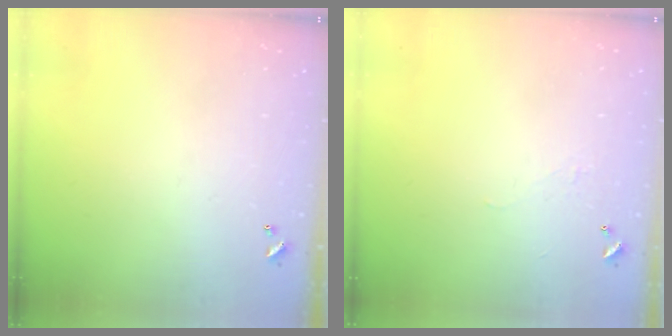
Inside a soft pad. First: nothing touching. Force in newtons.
{"total": 2.0, "press": 2.0, "slide": 0.5}